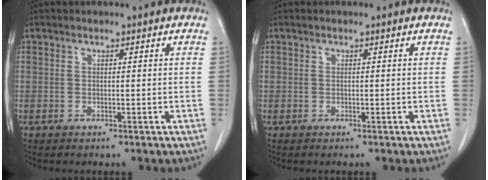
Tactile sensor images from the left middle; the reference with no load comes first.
{"total": 0.0}